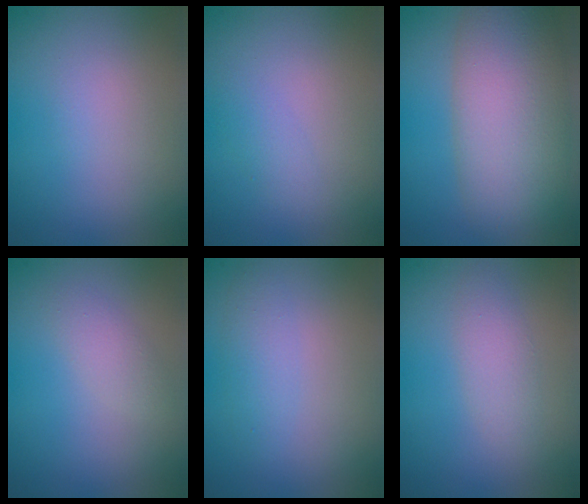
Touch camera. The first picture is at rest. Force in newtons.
{"total": 1.2, "press": 1.2, "slide": 0.0}
{"total": 9.6, "press": 9.6, "slide": 0.3}
{"total": 1.4, "press": 1.4, "slide": 0.1}
{"total": 1.6, "press": 1.6, "slide": 0.0}
{"total": 1.9, "press": 1.9, "slide": 0.0}